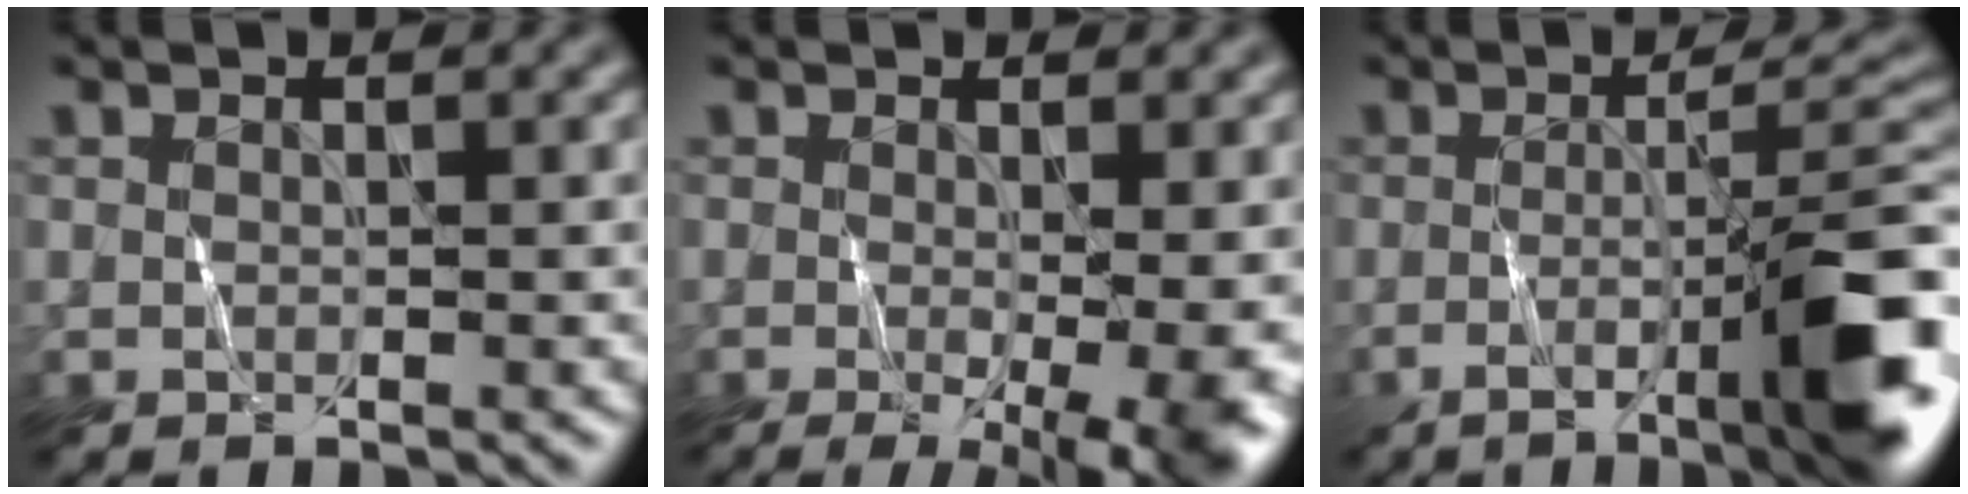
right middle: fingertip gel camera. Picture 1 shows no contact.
{"total": 8.3, "force": [-1.2, 2.8, 7.8], "torque": [-0.072, -0.010, -0.007]}
{"total": 9.8, "force": [-2.8, 2.0, 9.2], "torque": [-0.117, 0.008, -0.044]}